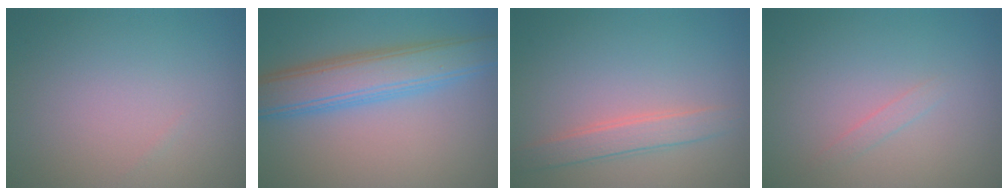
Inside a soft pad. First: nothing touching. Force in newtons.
{"total": 6.0, "press": 6.0, "slide": 0.1}
{"total": 2.2, "press": 2.2, "slide": 0.1}
{"total": 0.8, "press": 0.8, "slide": 0.0}